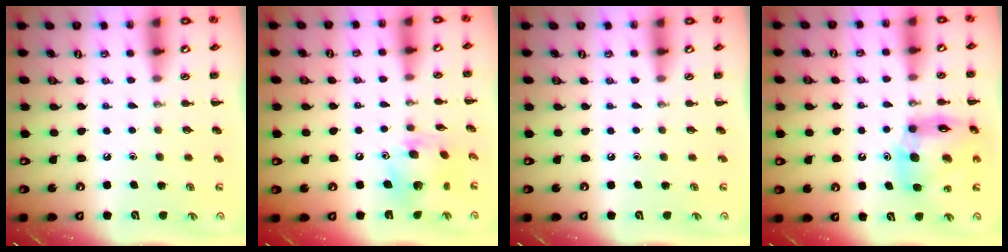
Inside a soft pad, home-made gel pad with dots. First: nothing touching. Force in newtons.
{"total": 10.4, "press": 10.4, "slide": 0.5}
{"total": 0.0}
{"total": 13.2, "press": 12.8, "slide": 3.2}